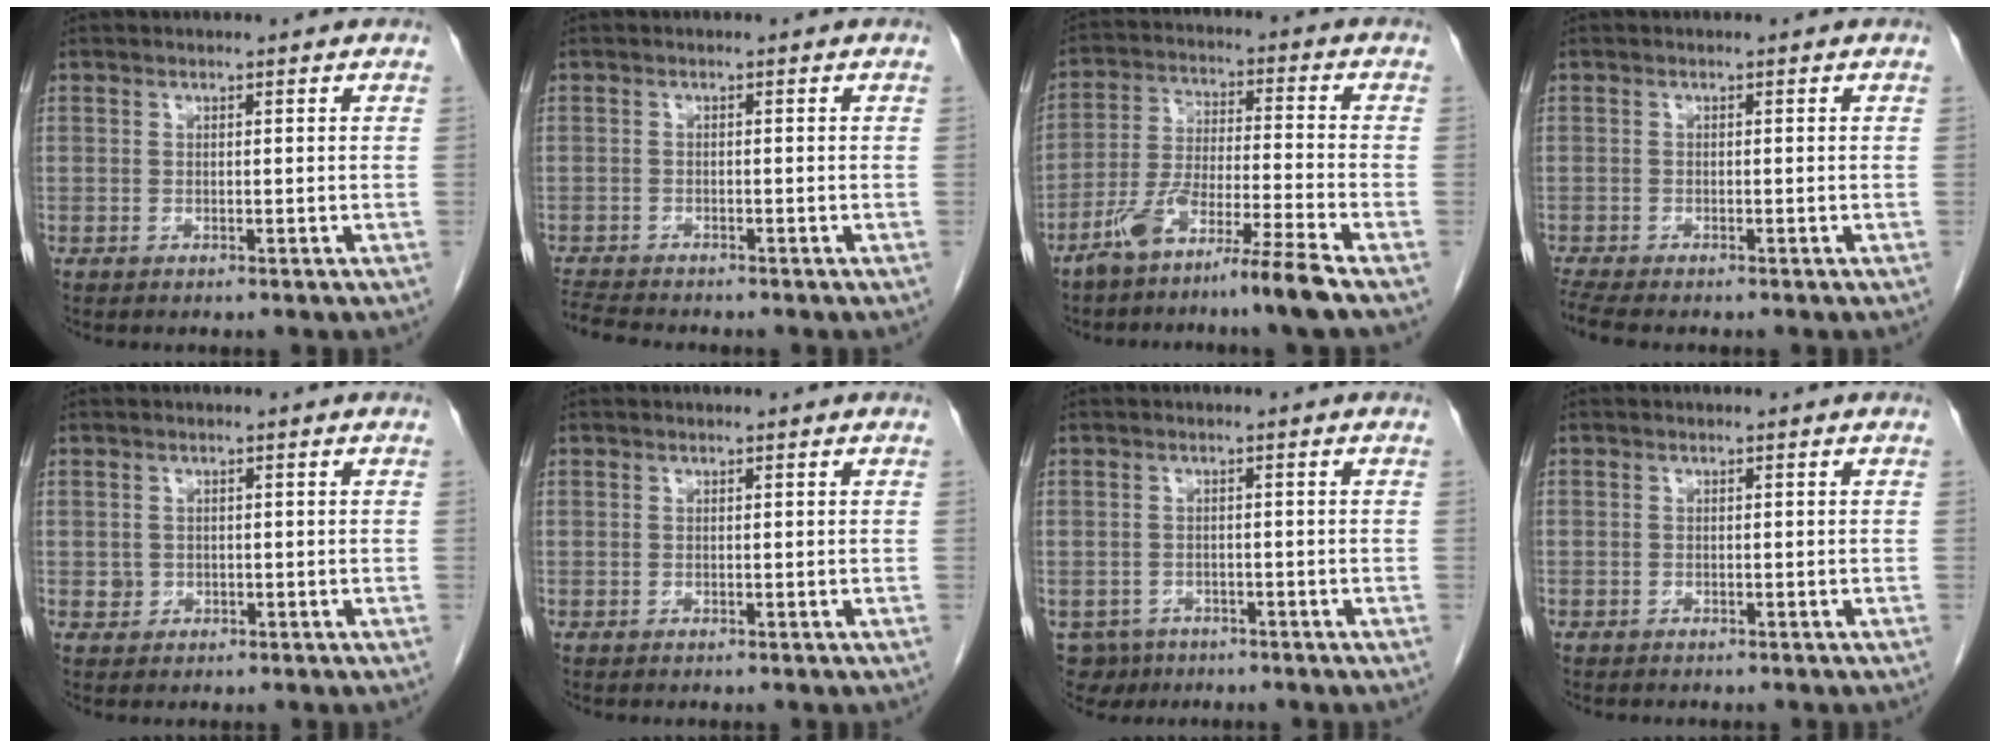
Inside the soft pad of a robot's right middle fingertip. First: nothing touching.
{"total": 4.6, "force": [-4.4, 0.4, 1.3], "torque": [-0.028, -0.017, -0.076]}
{"total": 9.9, "force": [-7.2, -1.1, 6.7], "torque": [-0.126, -0.026, -0.139]}
{"total": 4.0, "force": [-3.5, 0.7, 1.9], "torque": [-0.041, -0.013, -0.059]}
{"total": 1.3, "force": [-0.2, 1.2, 0.2], "torque": [-0.003, 0.003, 0.001]}
{"total": 0.0}
{"total": 4.5, "force": [-3.2, 3.2, 0.3], "torque": [-0.004, 0.002, -0.048]}
{"total": 0.9, "force": [-0.8, 0.5, 0.1], "torque": [-0.010, 0.000, -0.012]}